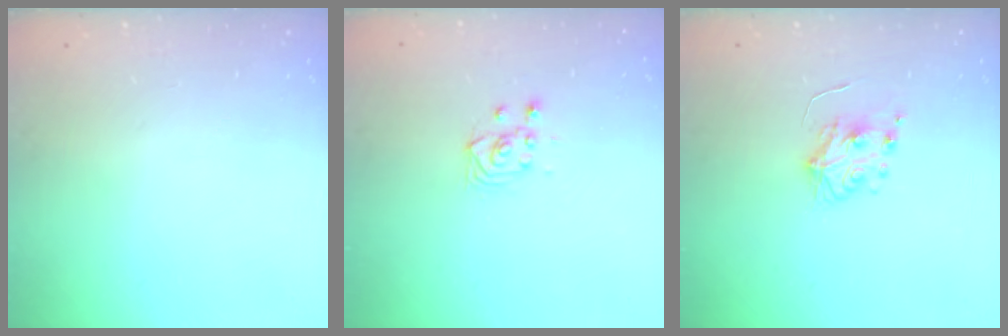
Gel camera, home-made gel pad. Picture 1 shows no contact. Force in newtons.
{"total": 2.9, "press": 2.9, "slide": 0.6}
{"total": 5.9, "press": 5.9, "slide": 0.6}